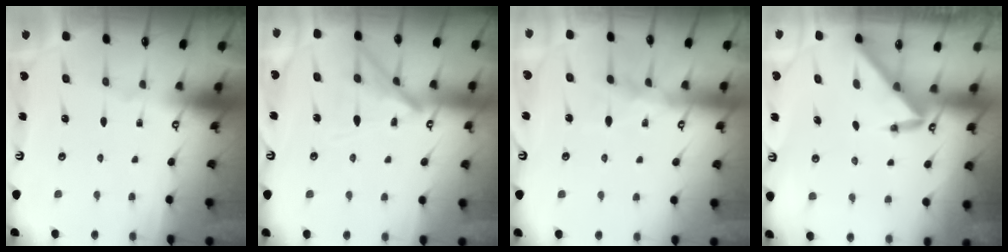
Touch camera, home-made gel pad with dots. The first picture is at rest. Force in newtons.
{"total": 11.6, "press": 11.6, "slide": 0.8}
{"total": 9.1, "press": 9.1, "slide": 0.8}
{"total": 3.2, "press": 3.2, "slide": 0.2}